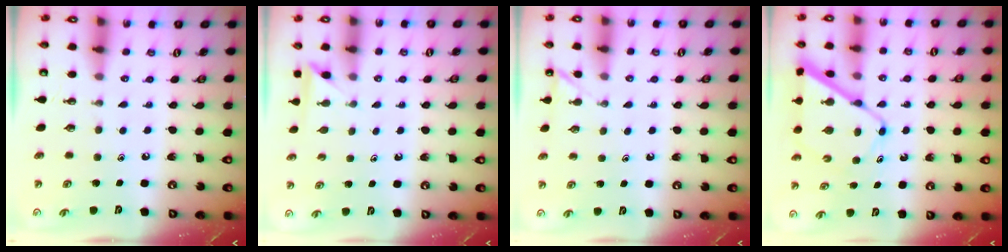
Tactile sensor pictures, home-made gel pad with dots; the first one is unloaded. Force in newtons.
{"total": 2.3, "press": 2.3, "slide": 0.2}
{"total": 2.1, "press": 2.1, "slide": 0.3}
{"total": 10.7, "press": 10.6, "slide": 1.0}